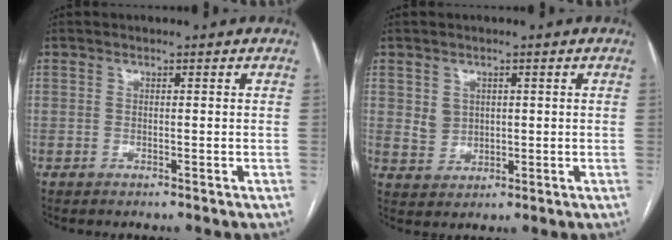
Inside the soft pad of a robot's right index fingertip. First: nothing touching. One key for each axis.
{"total": 3.3, "fx": 0.9, "fy": 2.9, "fz": 1.3, "tx": -0.030, "ty": 0.004, "tz": 0.025}